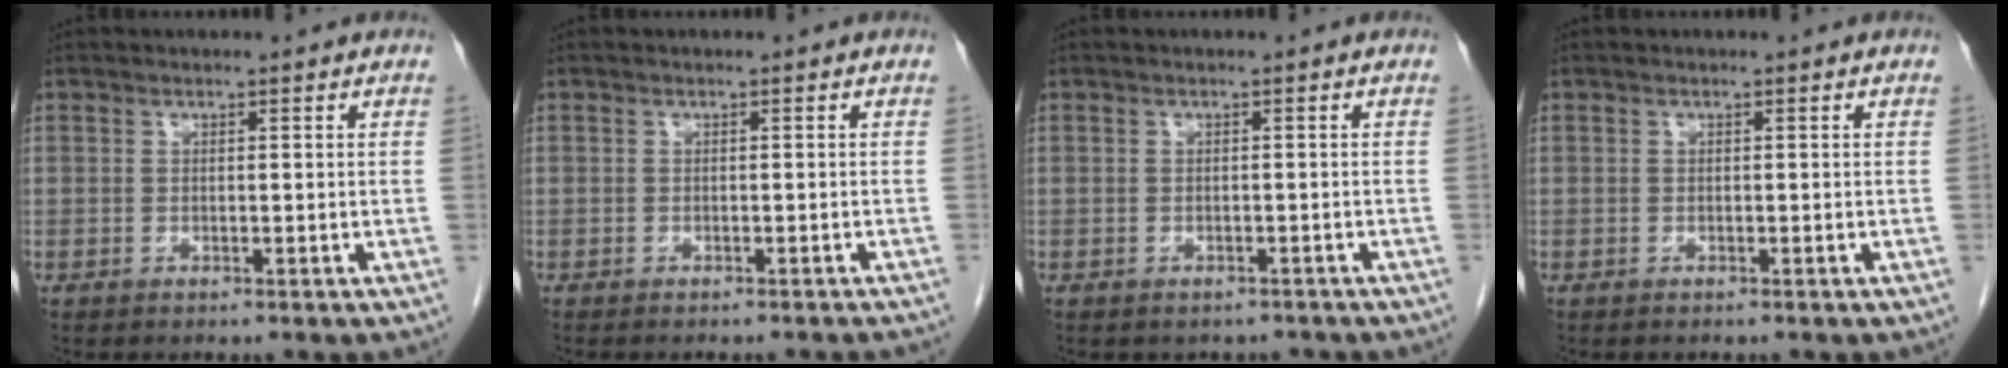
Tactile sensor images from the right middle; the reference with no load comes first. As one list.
[{"total": 5.1, "force": [-4.8, 0.5, 1.7], "torque": [-0.019, -0.013, -0.052]}, {"total": 2.5, "force": [-2.1, 1.2, 0.1], "torque": [0.001, 0.004, -0.029]}, {"total": 0.0}]